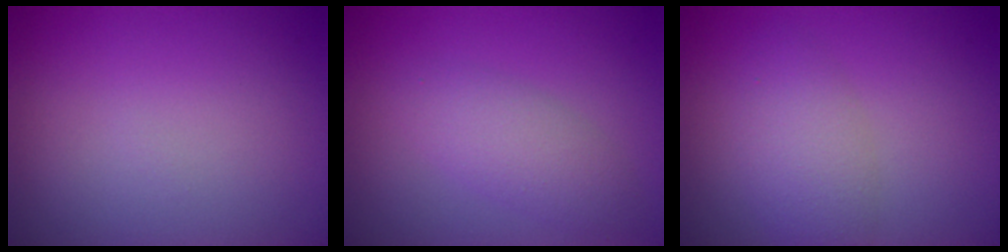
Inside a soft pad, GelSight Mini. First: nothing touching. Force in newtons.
{"total": 2.9, "press": 2.9, "slide": 0.1}
{"total": 3.2, "press": 3.2, "slide": 0.2}